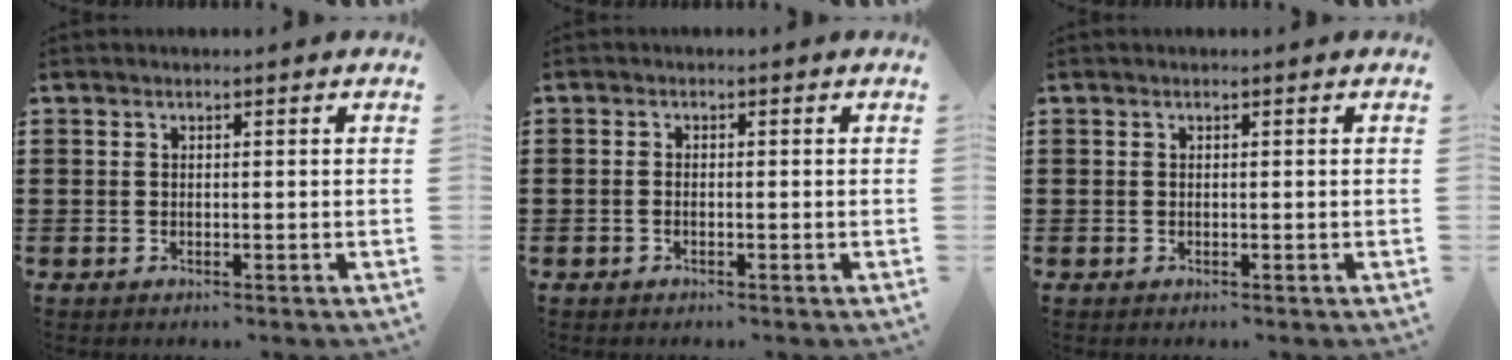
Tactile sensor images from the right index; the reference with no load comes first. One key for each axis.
{"total": 0.6, "fx": -0.4, "fy": 0.2, "fz": 0.4, "tx": -0.010, "ty": -0.004, "tz": -0.007}
{"total": 0.0}